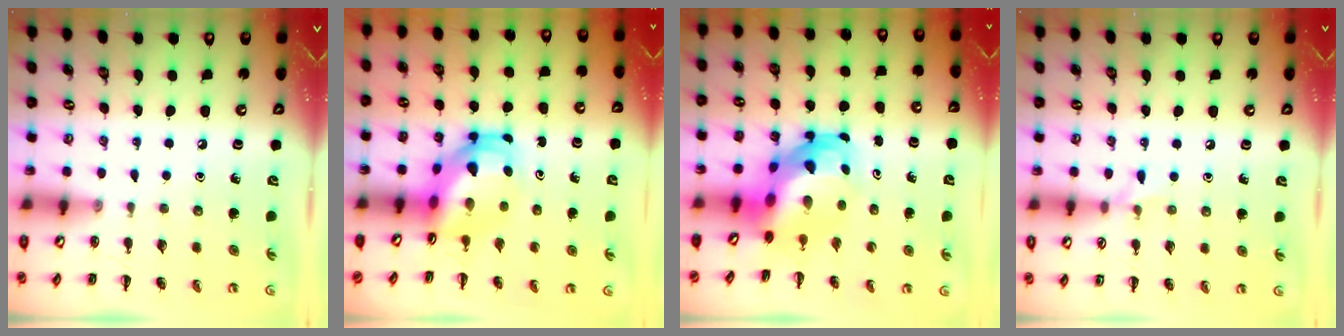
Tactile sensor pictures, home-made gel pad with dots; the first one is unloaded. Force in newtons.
{"total": 6.4, "press": 6.0, "slide": 2.2}
{"total": 6.9, "press": 6.7, "slide": 1.8}
{"total": 4.8, "press": 4.4, "slide": 1.8}